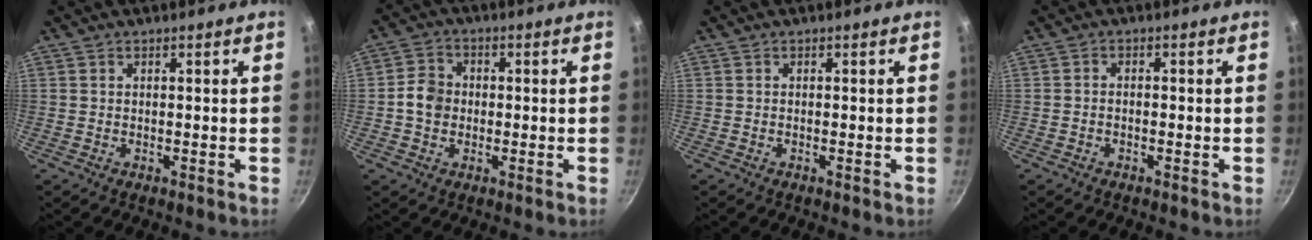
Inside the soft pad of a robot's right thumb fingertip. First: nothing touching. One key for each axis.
{"total": 5.3, "fx": -0.6, "fy": 4.5, "fz": 2.6, "tx": -0.029, "ty": 0.013, "tz": -0.021}
{"total": 0.0}
{"total": 1.1, "fx": -0.7, "fy": 0.5, "fz": 0.7, "tx": -0.013, "ty": 0.010, "tz": -0.015}